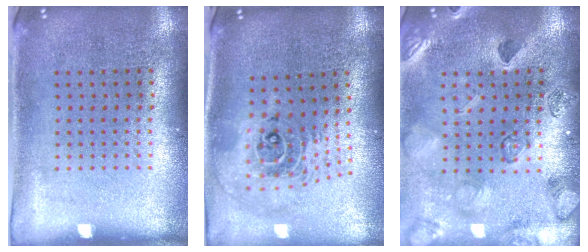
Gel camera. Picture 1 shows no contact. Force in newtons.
{"total": 2.2, "press": 1.6, "slide": 1.5}
{"total": 2.4, "press": 2.4, "slide": 0.4}